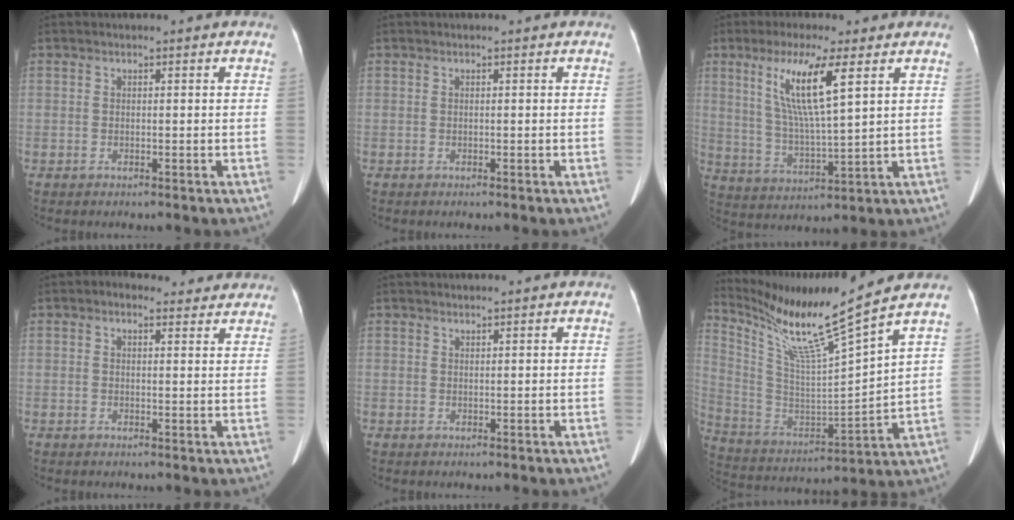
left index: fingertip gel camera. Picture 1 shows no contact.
{"total": 0.0}
{"total": 10.5, "force": [4.5, 0.7, 9.5], "torque": [-0.191, -0.004, 0.086]}
{"total": 5.6, "force": [4.6, 2.9, 1.6], "torque": [-0.012, 0.017, 0.049]}
{"total": 0.6, "force": [0.5, 0.2, -0.1], "torque": [-0.004, 0.002, 0.008]}
{"total": 18.1, "force": [14.3, -2.3, 10.9], "torque": [-0.211, -0.036, 0.253]}